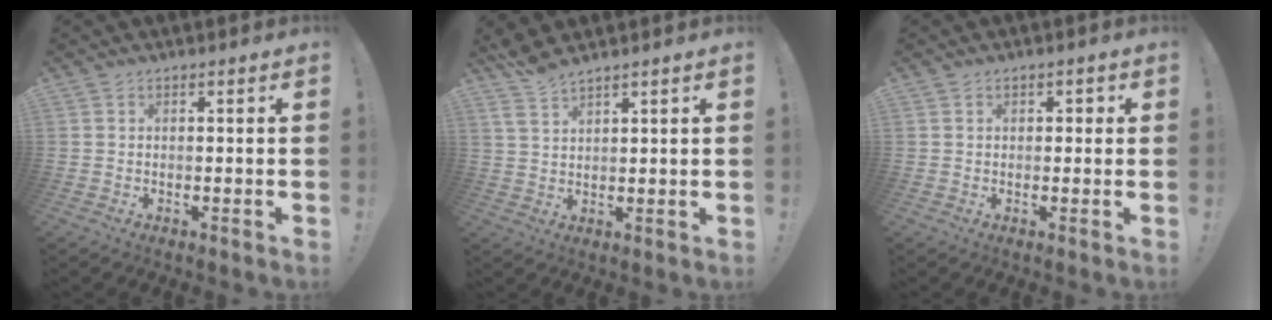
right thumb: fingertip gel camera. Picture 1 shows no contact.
{"total": 4.7, "force": [4.3, 0.6, 1.8], "torque": [-0.053, -0.019, 0.083]}
{"total": 1.5, "force": [0.0, 1.3, 0.8], "torque": [-0.001, 0.000, -0.004]}